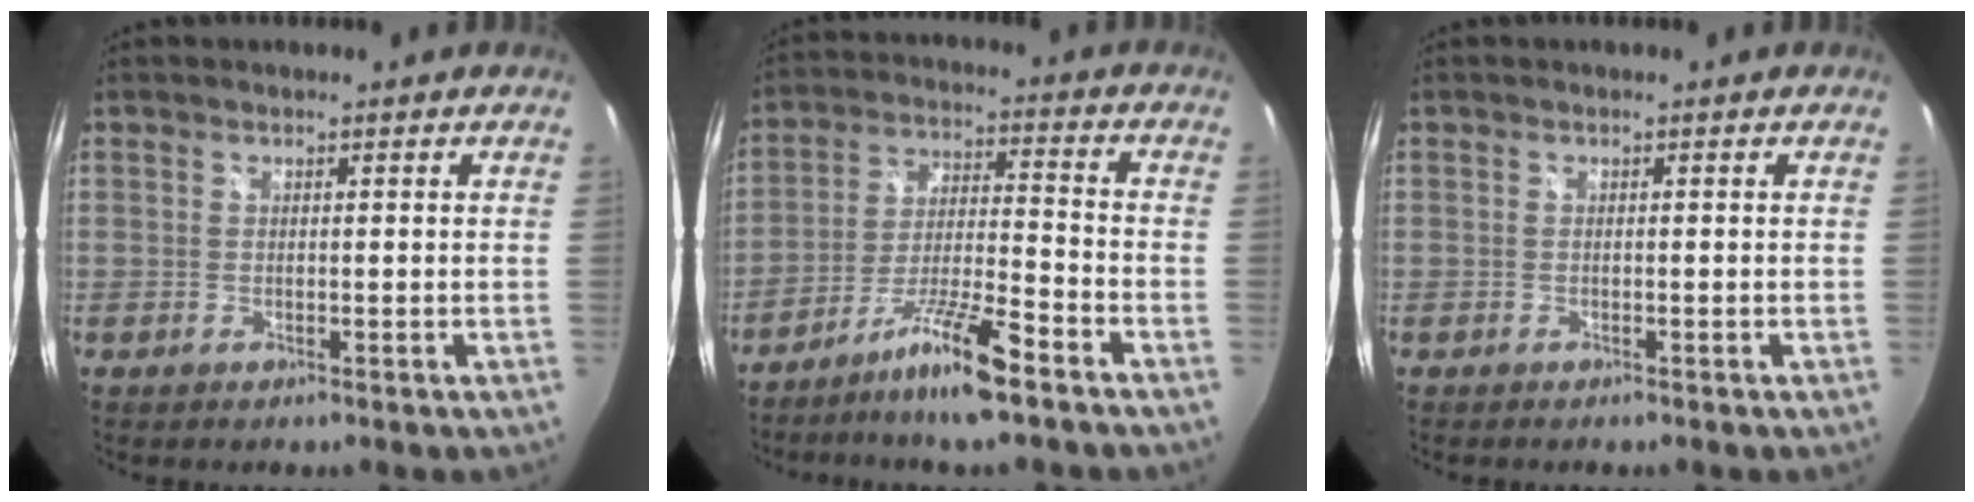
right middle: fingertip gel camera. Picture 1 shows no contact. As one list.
[{"total": 9.8, "force": [-7.4, -0.1, 6.5], "torque": [-0.132, 0.000, -0.133]}, {"total": 0.6, "force": [-0.6, 0.2, 0.1], "torque": [-0.003, -0.004, -0.011]}]